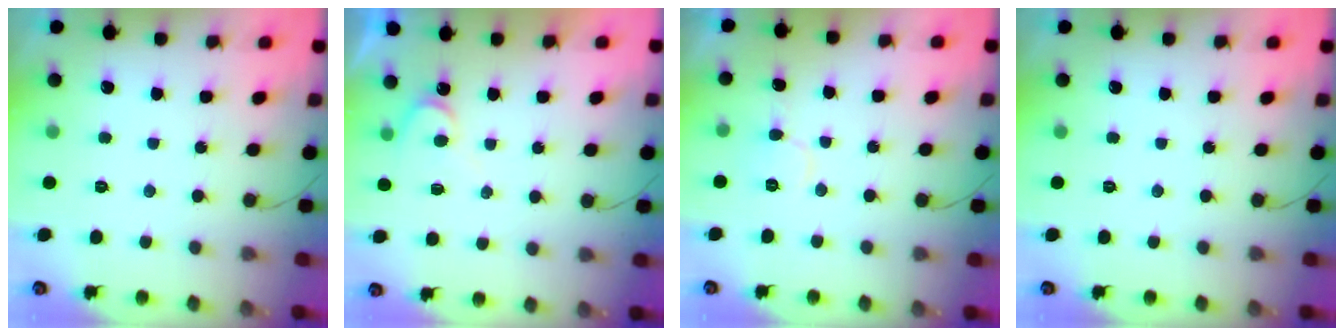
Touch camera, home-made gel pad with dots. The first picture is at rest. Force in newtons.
{"total": 8.1, "press": 8.0, "slide": 0.3}
{"total": 6.3, "press": 6.2, "slide": 0.6}
{"total": 0.0}